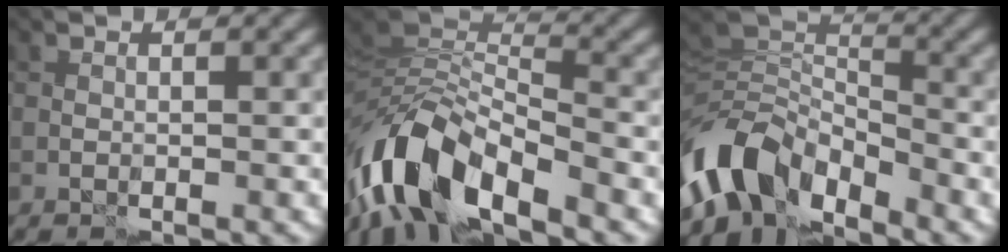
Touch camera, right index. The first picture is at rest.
{"total": 10.4, "force": [-6.0, 4.5, 7.1], "torque": [-0.122, 0.001, -0.112]}
{"total": 8.0, "force": [-5.0, 4.5, 4.5], "torque": [-0.070, -0.005, -0.098]}